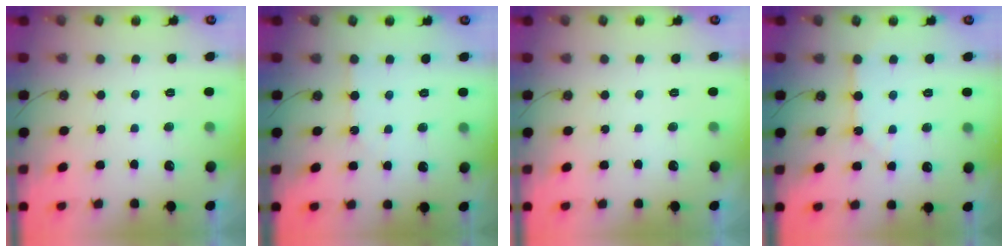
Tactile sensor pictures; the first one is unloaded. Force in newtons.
{"total": 3.2, "press": 3.1, "slide": 0.4}
{"total": 0.0}
{"total": 2.3, "press": 2.3, "slide": 0.3}